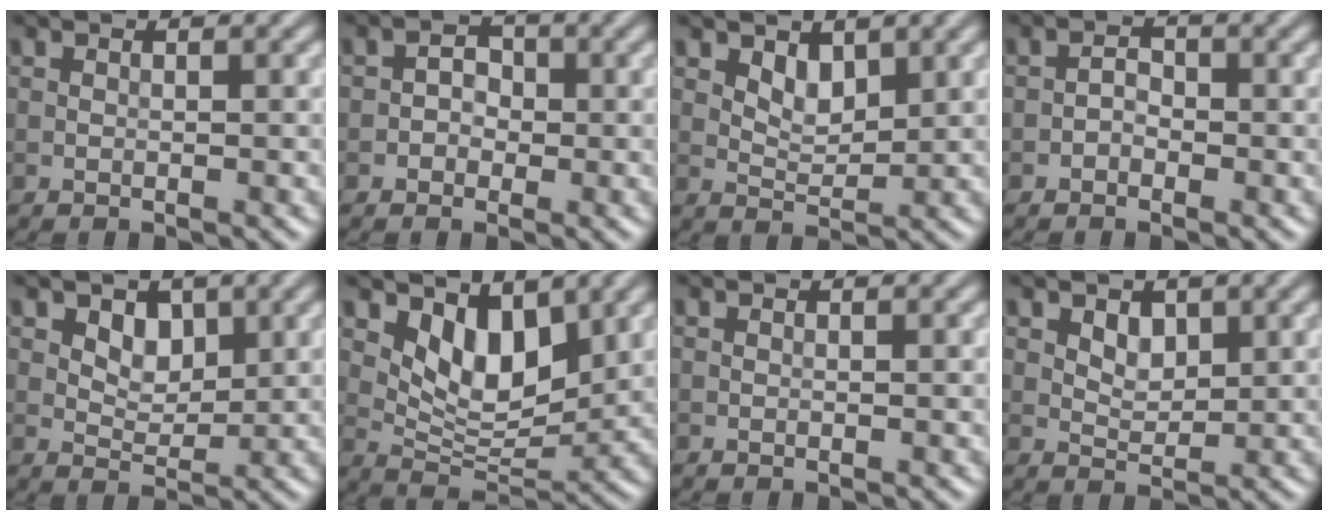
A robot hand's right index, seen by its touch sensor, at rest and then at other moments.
{"total": 1.6, "force": [-0.5, 1.4, 0.7], "torque": [0.001, 0.002, -0.017]}
{"total": 2.2, "force": [1.2, 1.2, 1.4], "torque": [-0.023, -0.008, 0.026]}
{"total": 1.2, "force": [-0.7, 0.8, 0.6], "torque": [-0.008, 0.004, -0.015]}
{"total": 2.6, "force": [1.1, 1.8, 1.5], "torque": [-0.024, -0.012, 0.021]}
{"total": 5.1, "force": [2.5, 2.7, 3.5], "torque": [-0.064, -0.020, 0.046]}
{"total": 0.0}
{"total": 2.0, "force": [0.9, 1.3, 1.2], "torque": [-0.021, -0.004, 0.019]}